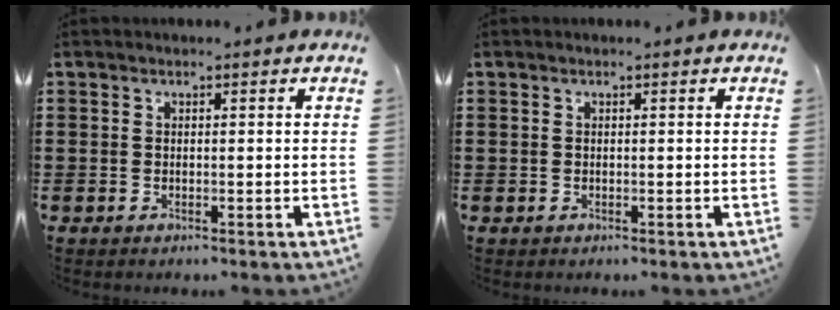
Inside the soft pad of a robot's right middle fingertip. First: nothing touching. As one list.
[{"total": 0.0}]